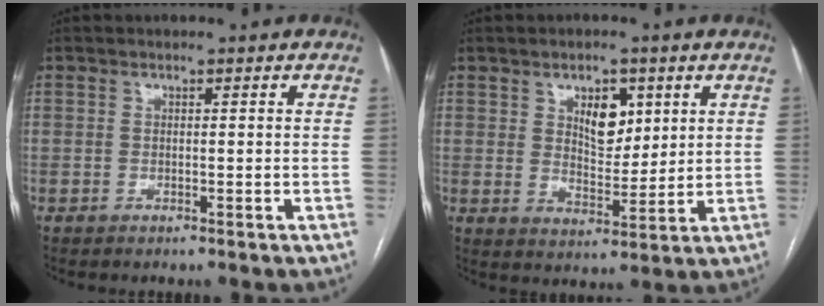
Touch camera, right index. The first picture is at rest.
{"total": 6.5, "force": [2.8, 3.5, 4.7], "torque": [-0.074, 0.000, 0.051]}